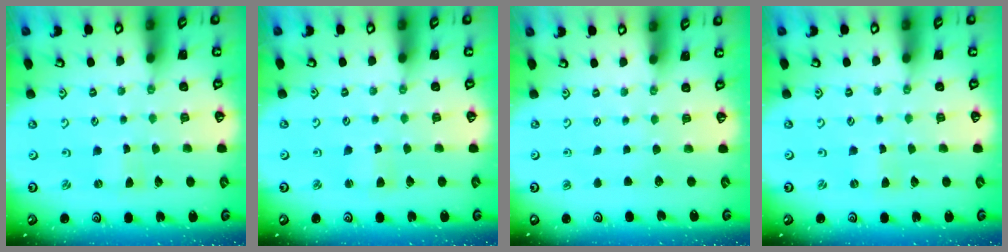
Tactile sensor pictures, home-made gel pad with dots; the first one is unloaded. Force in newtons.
{"total": 2.9, "press": 2.9, "slide": 0.3}
{"total": 0.0}
{"total": 0.0}